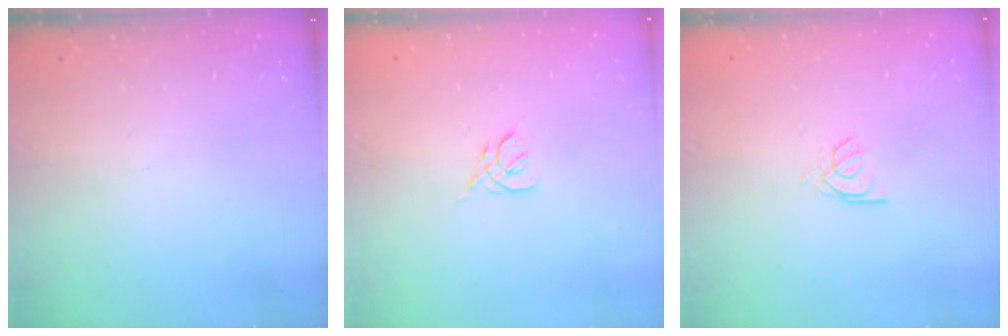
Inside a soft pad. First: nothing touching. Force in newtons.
{"total": 2.2, "press": 2.1, "slide": 0.6}
{"total": 2.0, "press": 1.9, "slide": 0.4}